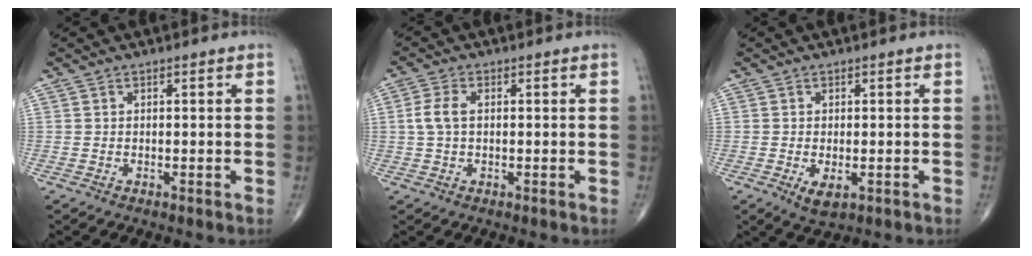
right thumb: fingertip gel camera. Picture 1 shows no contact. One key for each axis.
{"total": 4.0, "fx": 0.3, "fy": 2.3, "fz": 3.2, "tx": -0.079, "ty": 0.008, "tz": 0.003}
{"total": 3.3, "fx": -1.0, "fy": 1.6, "fz": 2.7, "tx": -0.044, "ty": -0.008, "tz": -0.011}